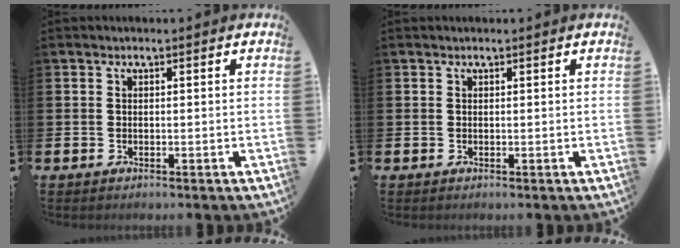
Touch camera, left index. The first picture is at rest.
{"total": 0.0}